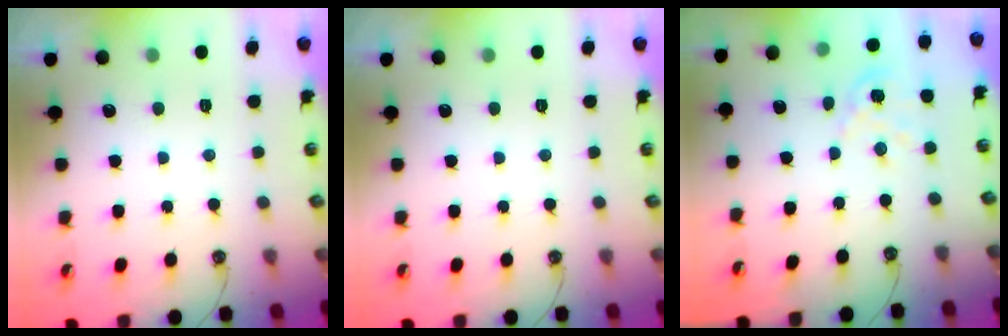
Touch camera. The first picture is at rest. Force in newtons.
{"total": 0.0}
{"total": 4.3, "press": 4.3, "slide": 0.4}